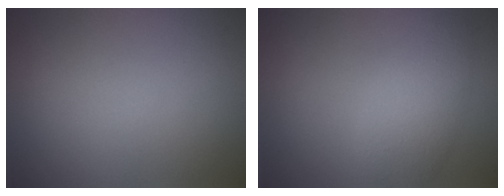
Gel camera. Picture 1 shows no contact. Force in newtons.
{"total": 3.6, "press": 3.6, "slide": 0.1}